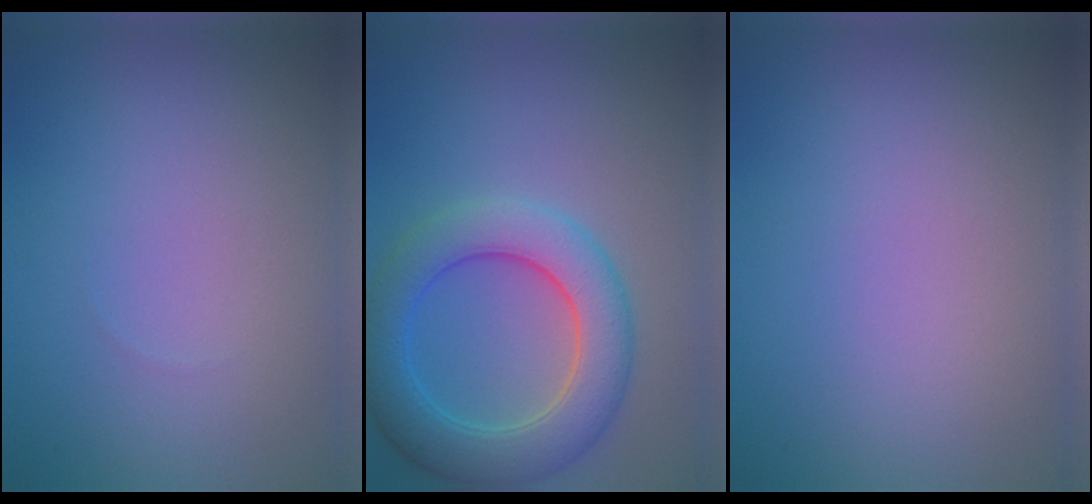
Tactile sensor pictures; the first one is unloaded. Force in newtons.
{"total": 6.7, "press": 6.7, "slide": 0.2}
{"total": 0.0}